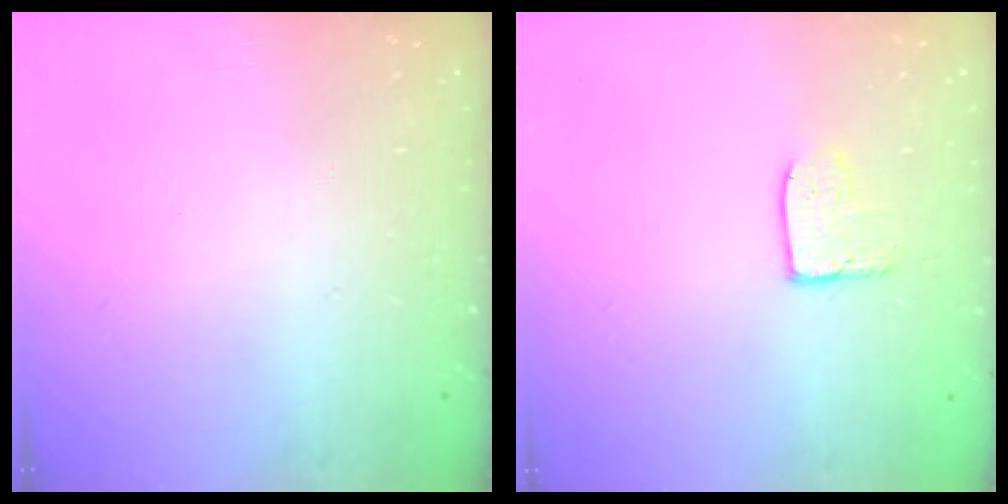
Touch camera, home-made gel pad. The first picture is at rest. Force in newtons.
{"total": 3.8, "press": 3.8, "slide": 0.3}